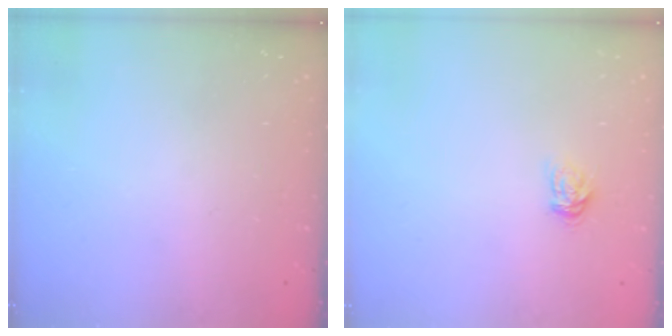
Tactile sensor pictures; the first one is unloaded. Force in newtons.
{"total": 4.5, "press": 4.5, "slide": 0.6}